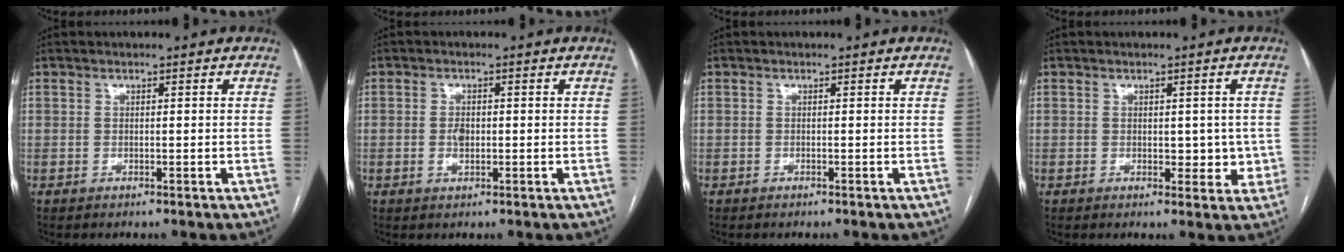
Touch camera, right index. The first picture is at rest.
{"total": 2.1, "force": [-0.3, 1.1, 1.7], "torque": [-0.034, 0.001, -0.003]}
{"total": 0.0}
{"total": 3.9, "force": [-0.3, 2.3, 3.1], "torque": [-0.027, 0.004, 0.000]}